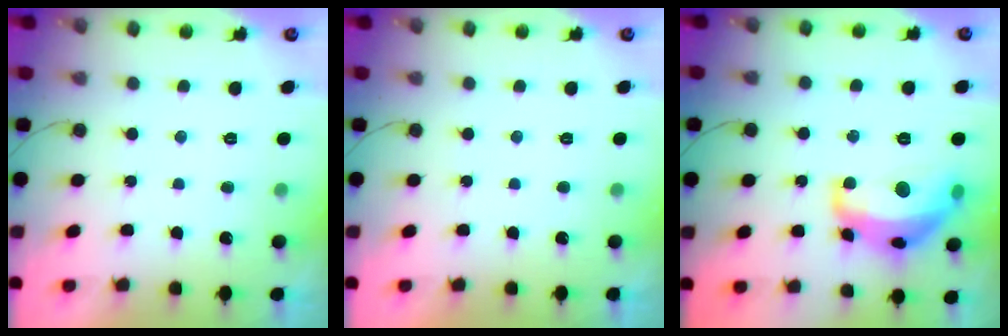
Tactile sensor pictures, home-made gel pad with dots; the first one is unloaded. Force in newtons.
{"total": 0.0}
{"total": 17.5, "press": 17.5, "slide": 1.0}